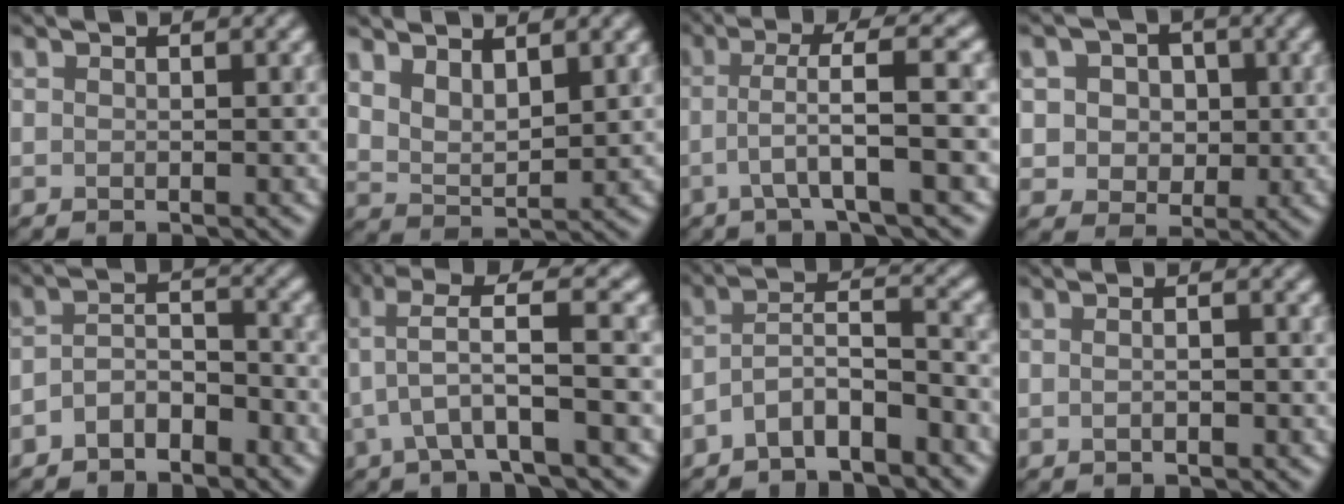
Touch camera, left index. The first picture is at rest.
{"total": 3.0, "force": [2.2, 1.2, 1.6], "torque": [-0.039, -0.006, 0.053]}
{"total": 4.4, "force": [-0.8, 0.4, 4.3], "torque": [-0.074, 0.010, -0.011]}
{"total": 4.8, "force": [1.0, 4.3, 1.9], "torque": [-0.031, 0.011, 0.011]}
{"total": 3.1, "force": [-2.5, 1.4, 1.3], "torque": [-0.030, 0.008, -0.044]}
{"total": 5.5, "force": [0.3, 0.7, 5.5], "torque": [-0.101, 0.009, 0.010]}
{"total": 4.7, "force": [-3.4, 1.5, 2.8], "torque": [-0.054, 0.008, -0.063]}
{"total": 2.1, "force": [0.0, 1.2, 1.7], "torque": [0.000, 0.012, -0.024]}